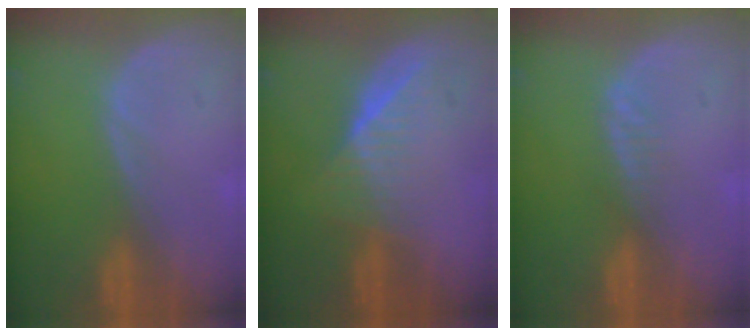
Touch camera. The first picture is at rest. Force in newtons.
{"total": 6.3, "press": 5.9, "slide": 2.3}
{"total": 1.6, "press": 1.6, "slide": 0.1}